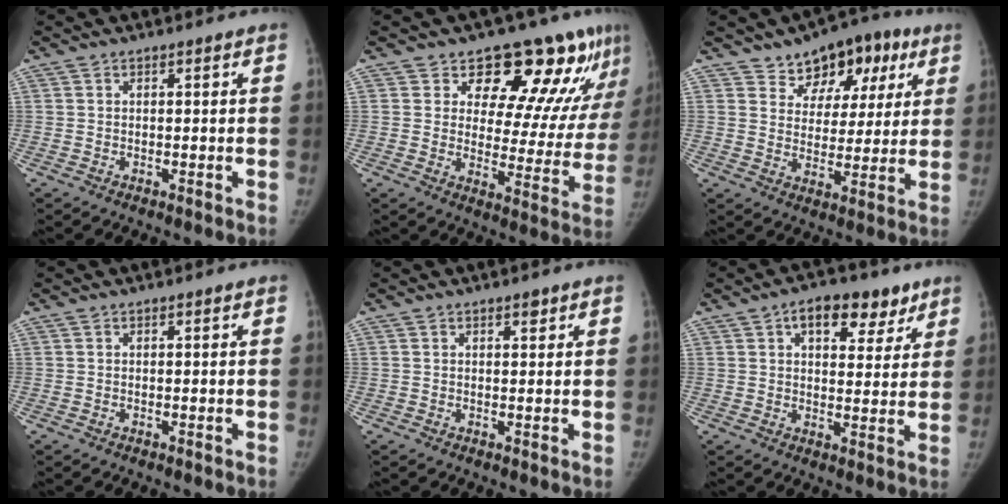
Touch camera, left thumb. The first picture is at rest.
{"total": 18.3, "force": [12.2, 8.3, 10.9], "torque": [-0.081, -0.071, 0.153]}
{"total": 12.8, "force": [7.2, 8.4, 6.5], "torque": [-0.038, -0.015, 0.107]}
{"total": 0.0}
{"total": 1.3, "force": [0.9, 0.6, 0.8], "torque": [-0.003, -0.003, 0.011]}
{"total": 10.7, "force": [5.8, 6.0, 6.8], "torque": [-0.056, -0.014, 0.079]}